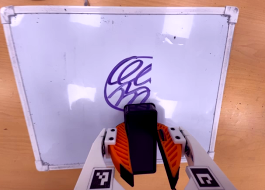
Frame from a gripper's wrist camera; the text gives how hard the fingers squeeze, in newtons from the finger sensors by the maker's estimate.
{"total": 10.8, "left": 10.9, "right": 10.6}